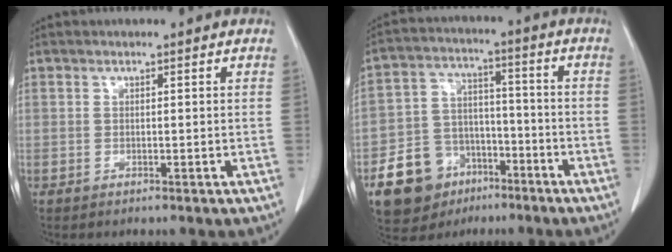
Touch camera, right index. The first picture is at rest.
{"total": 11.9, "force": [-6.6, 9.0, 4.2], "torque": [-0.088, 0.032, -0.106]}